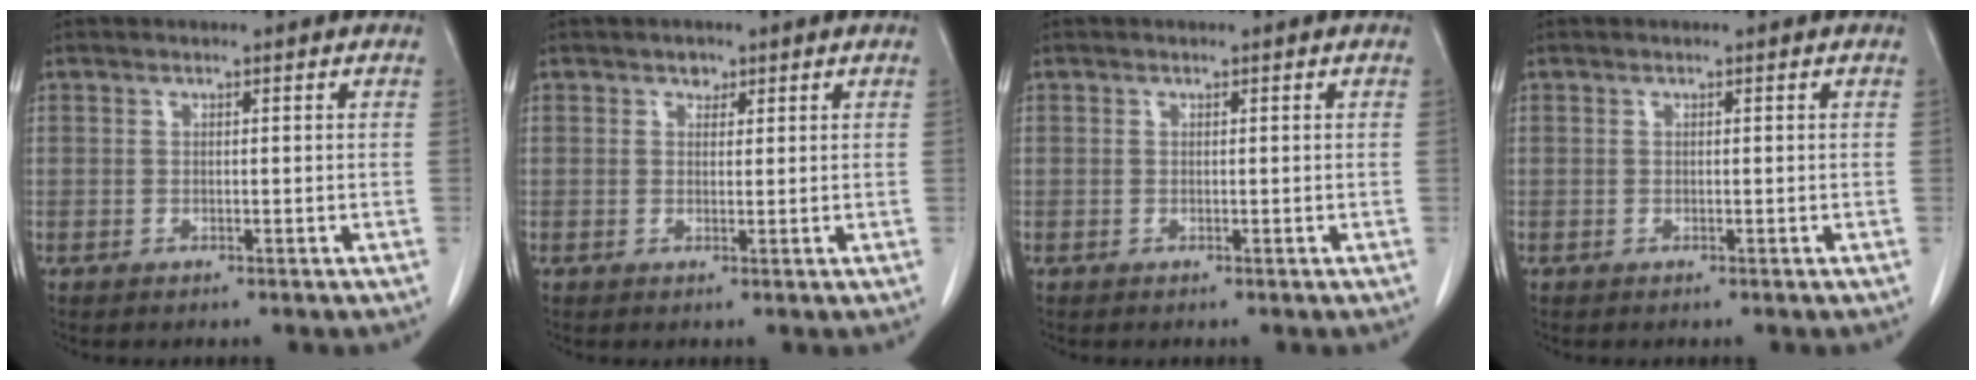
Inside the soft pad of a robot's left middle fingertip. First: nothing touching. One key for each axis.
{"total": 1.4, "fx": 0.9, "fy": 1.0, "fz": 0.4, "tx": -0.005, "ty": -0.003, "tz": 0.013}
{"total": 0.0}
{"total": 0.0}